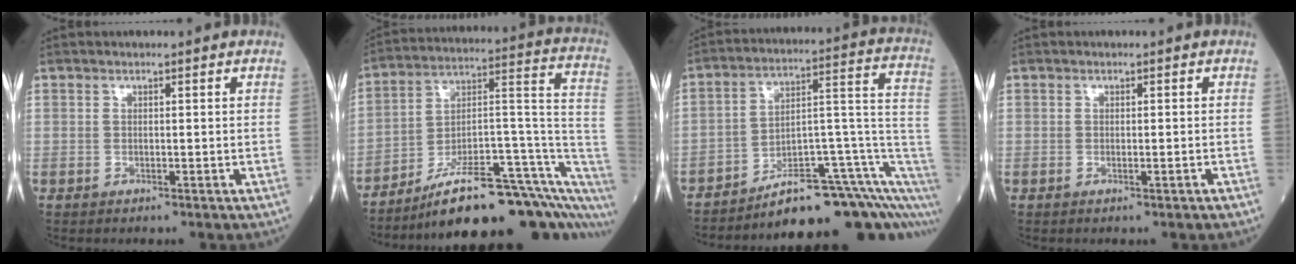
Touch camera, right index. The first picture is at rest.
{"total": 23.8, "force": [-18.1, 4.8, 14.7], "torque": [-0.127, 0.037, -0.270]}
{"total": 18.3, "force": [-12.9, 4.8, 12.1], "torque": [-0.085, 0.067, -0.178]}
{"total": 0.6, "force": [-0.3, 0.0, 0.5], "torque": [-0.013, -0.002, -0.001]}